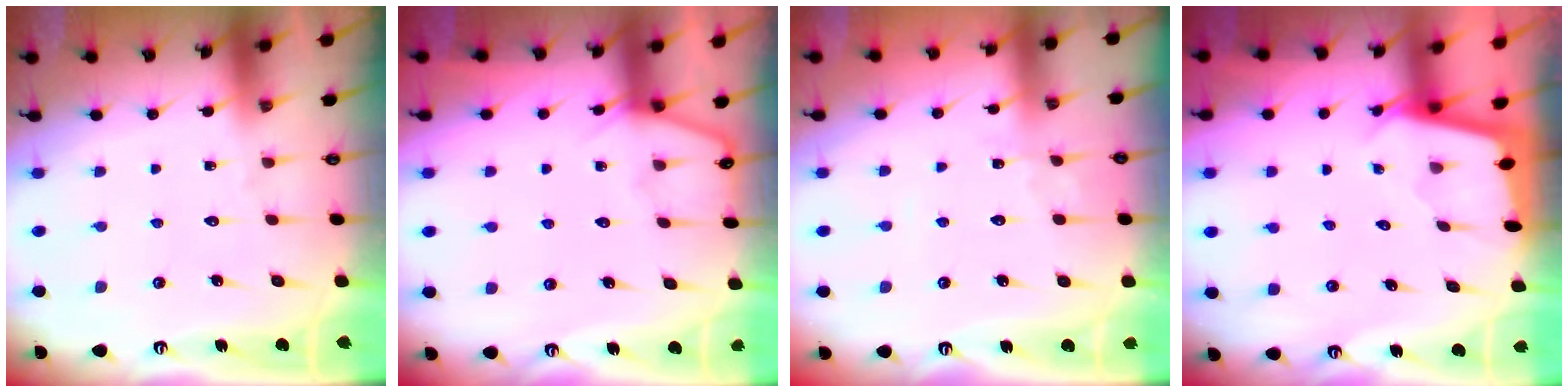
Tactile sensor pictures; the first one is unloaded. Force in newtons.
{"total": 4.4, "press": 4.4, "slide": 0.7}
{"total": 2.2, "press": 2.2, "slide": 0.3}
{"total": 2.0, "press": 2.0, "slide": 0.2}